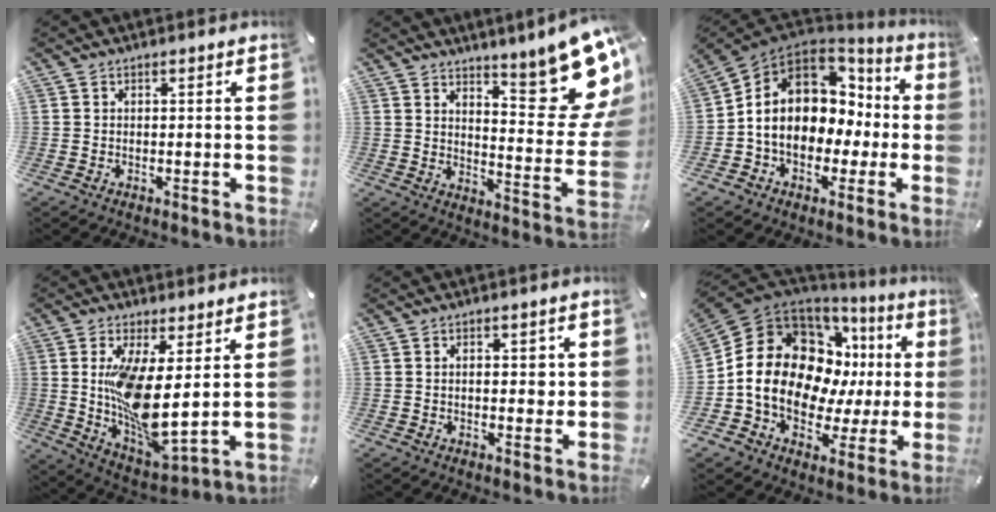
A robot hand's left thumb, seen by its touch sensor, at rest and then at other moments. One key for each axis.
{"total": 19.2, "fx": 12.1, "fy": 6.4, "fz": 13.5, "tx": -0.155, "ty": -0.107, "tz": 0.199}
{"total": 12.8, "fx": 0.1, "fy": 10.6, "fz": 7.1, "tx": -0.143, "ty": -0.004, "tz": 0.006}
{"total": 14.2, "fx": 2.3, "fy": 5.4, "fz": 12.9, "tx": -0.253, "ty": -0.040, "tz": 0.045}
{"total": 3.7, "fx": 0.1, "fy": 2.0, "fz": 3.1, "tx": -0.036, "ty": -0.002, "tz": -0.005}
{"total": 19.9, "fx": 2.0, "fy": 15.2, "fz": 12.6, "tx": -0.218, "ty": -0.017, "tz": 0.051}